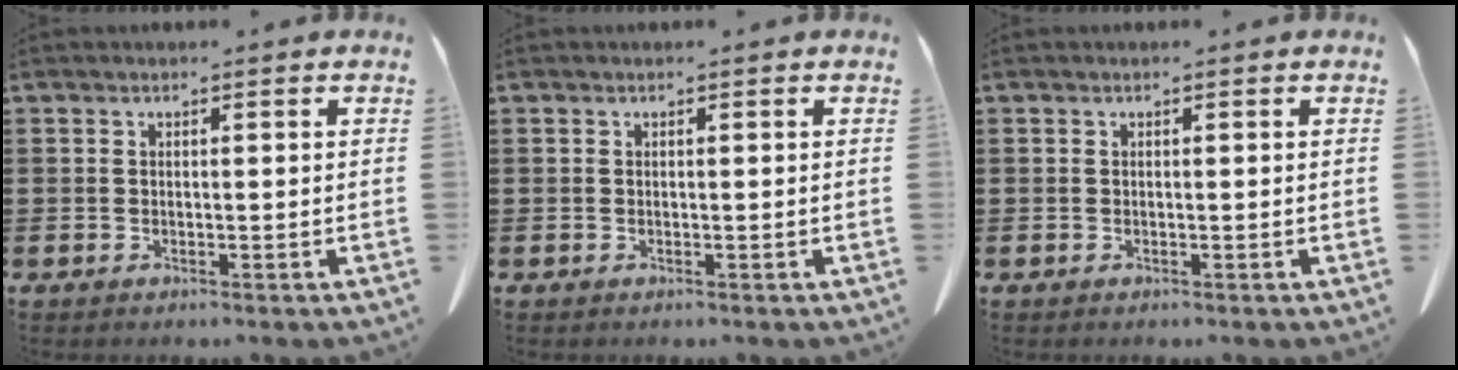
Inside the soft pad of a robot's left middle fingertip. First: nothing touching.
{"total": 0.0}
{"total": 0.0}